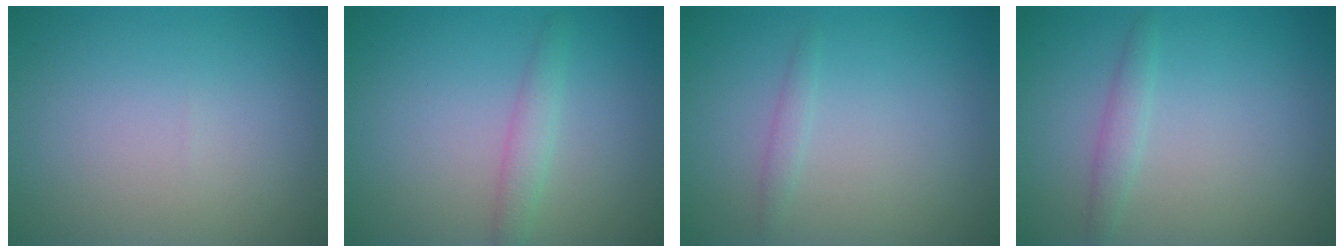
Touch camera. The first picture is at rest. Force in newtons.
{"total": 1.7, "press": 1.7, "slide": 0.1}
{"total": 0.9, "press": 0.9, "slide": 0.0}
{"total": 1.3, "press": 1.3, "slide": 0.0}